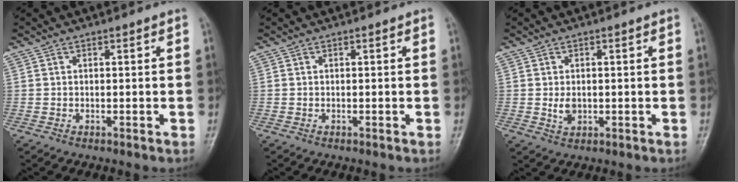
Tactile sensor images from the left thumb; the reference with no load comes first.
{"total": 0.0}
{"total": 2.6, "force": [0.0, 1.8, 1.8], "torque": [-0.026, -0.004, 0.004]}